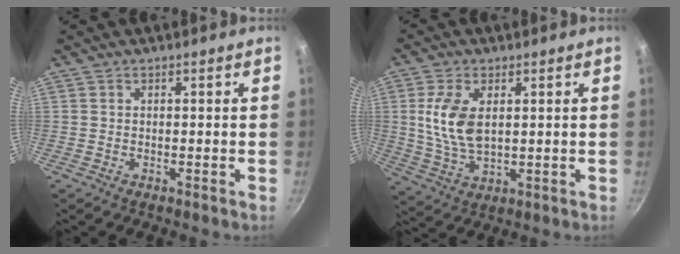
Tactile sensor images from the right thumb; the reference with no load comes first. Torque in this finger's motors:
{"motor_torque": [-0.16, 0.85, 1.24, -0.19, 0.36]}